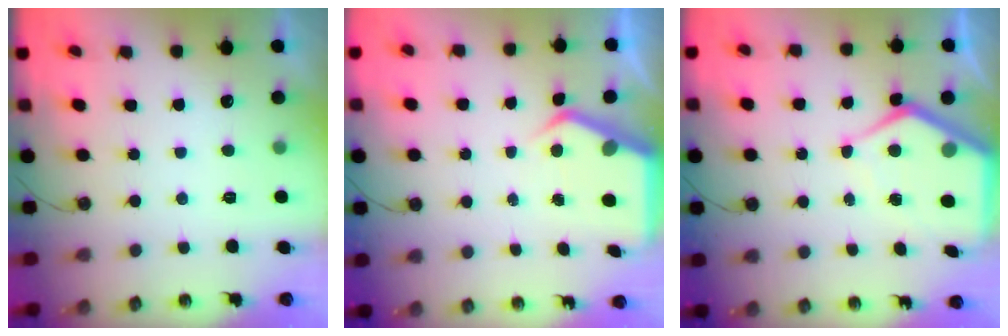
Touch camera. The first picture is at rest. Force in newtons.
{"total": 5.1, "press": 5.0, "slide": 0.3}
{"total": 10.1, "press": 10.0, "slide": 1.0}